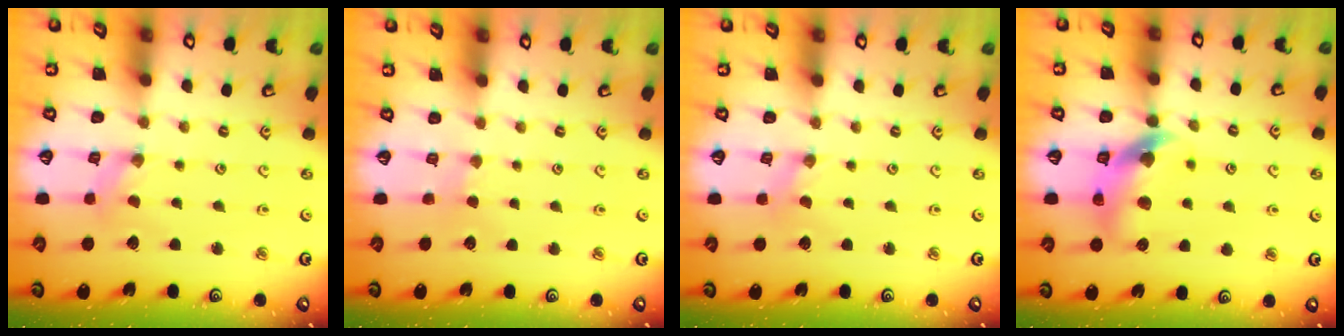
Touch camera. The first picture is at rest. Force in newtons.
{"total": 1.7, "press": 1.6, "slide": 0.3}
{"total": 0.0}
{"total": 11.7, "press": 11.6, "slide": 1.8}